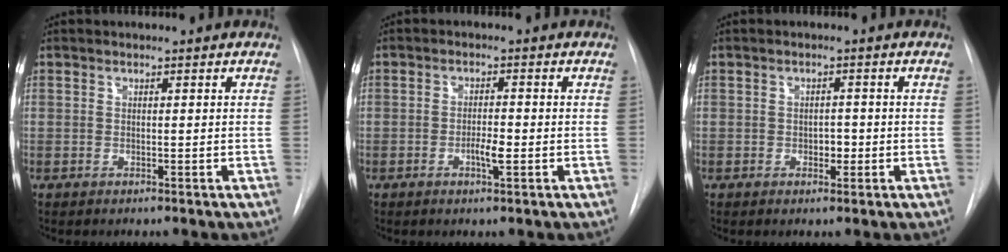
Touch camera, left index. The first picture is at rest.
{"total": 2.7, "force": [-0.9, 0.5, 2.5], "torque": [-0.043, 0.001, -0.014]}
{"total": 1.8, "force": [-0.5, 1.2, 1.3], "torque": [-0.016, 0.003, -0.005]}